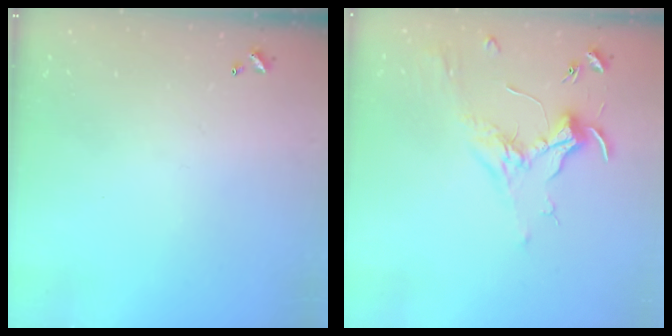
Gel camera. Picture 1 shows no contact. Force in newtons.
{"total": 1.8, "press": 1.6, "slide": 0.8}